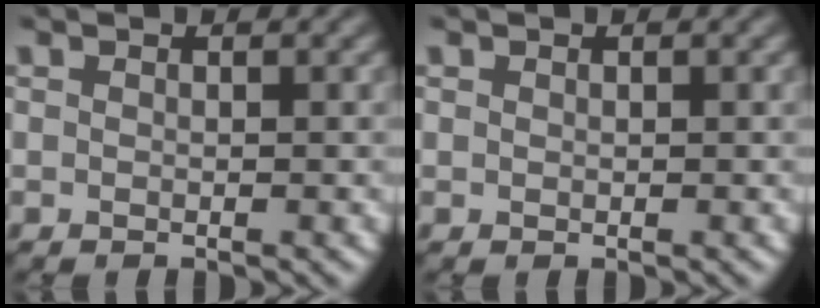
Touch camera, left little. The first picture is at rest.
{"total": 0.0}